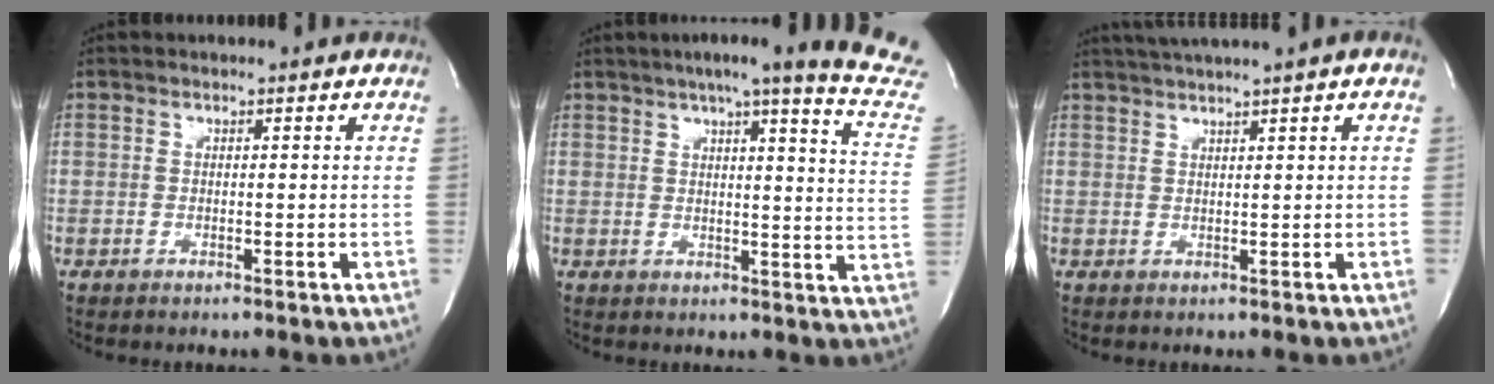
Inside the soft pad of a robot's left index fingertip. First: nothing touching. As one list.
[{"total": 19.5, "force": [16.5, -0.5, 10.4], "torque": [-0.137, -0.060, 0.180]}, {"total": 4.7, "force": [3.4, -1.2, 3.0], "torque": [-0.048, 0.018, 0.060]}]